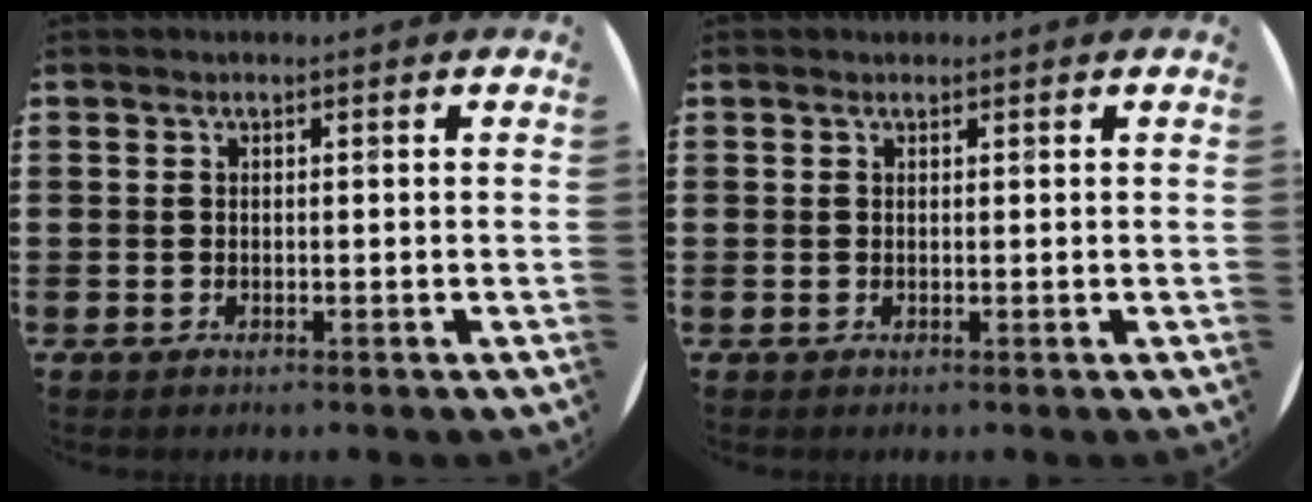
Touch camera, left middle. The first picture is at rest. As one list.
[{"total": 0.0}]